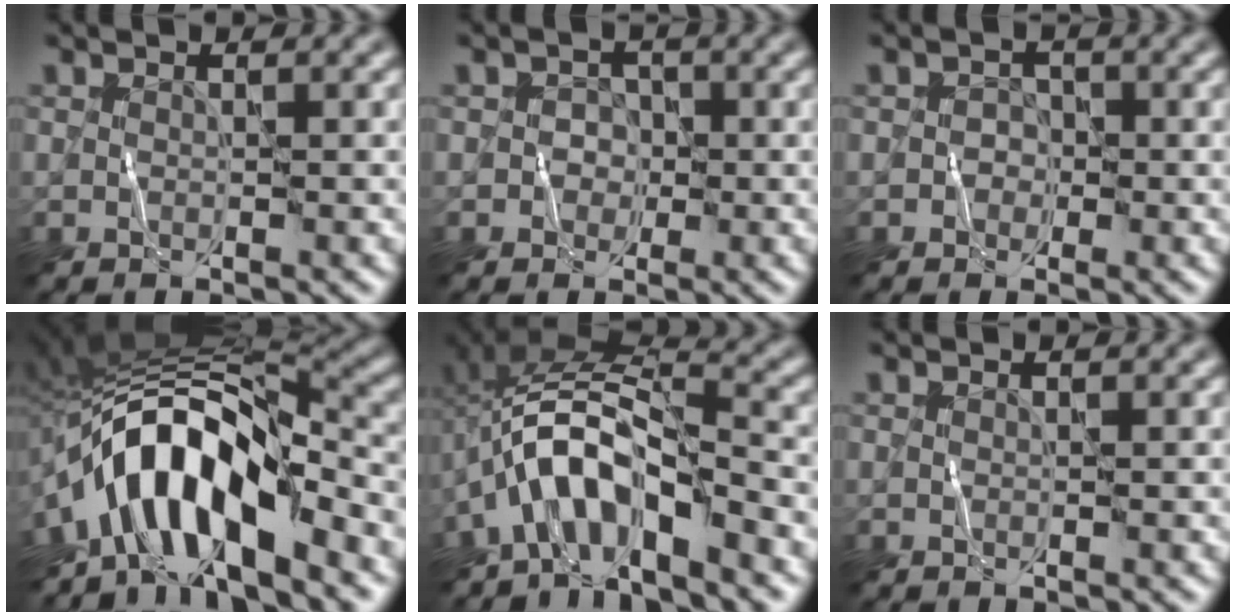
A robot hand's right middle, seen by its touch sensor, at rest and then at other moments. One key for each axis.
{"total": 1.5, "fx": -0.3, "fy": 1.5, "fz": 0.1, "tx": 0.026, "ty": 0.009, "tz": -0.014}
{"total": 1.3, "fx": -0.4, "fy": 1.2, "fz": 0.0, "tx": 0.023, "ty": 0.012, "tz": -0.017}
{"total": 10.7, "fx": -4.8, "fy": 4.1, "fz": 8.6, "tx": -0.124, "ty": 0.018, "tz": -0.092}
{"total": 7.4, "fx": -3.7, "fy": 2.7, "fz": 5.8, "tx": -0.101, "ty": 0.013, "tz": -0.078}
{"total": 0.0}